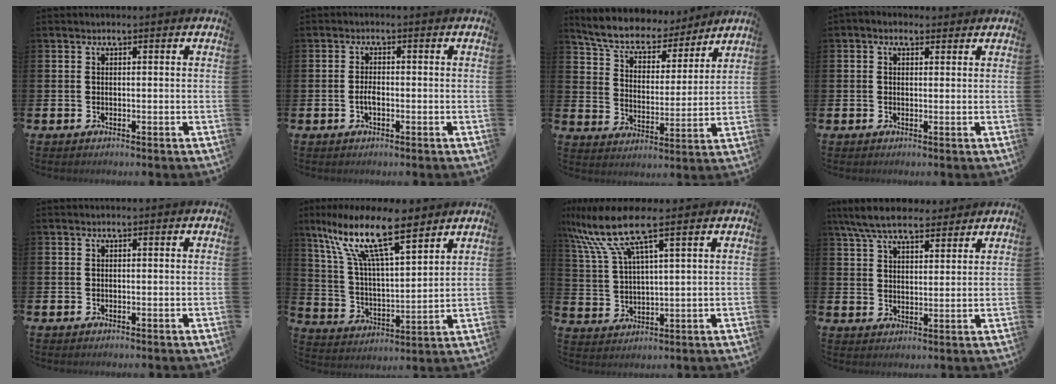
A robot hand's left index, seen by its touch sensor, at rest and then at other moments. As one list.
[{"total": 1.9, "force": [-0.6, 0.9, 1.6], "torque": [-0.030, 0.000, -0.012]}, {"total": 7.8, "force": [7.3, 2.1, 2.0], "torque": [-0.072, -0.051, 0.126]}, {"total": 1.4, "force": [0.8, 1.0, 0.6], "torque": [-0.004, 0.008, 0.012]}, {"total": 0.0}, {"total": 14.0, "force": [9.9, 4.0, 9.1], "torque": [-0.195, -0.038, 0.171]}, {"total": 10.2, "force": [7.2, 1.8, 7.0], "torque": [-0.164, -0.014, 0.128]}, {"total": 7.5, "force": [6.8, 2.0, 2.6], "torque": [-0.072, -0.018, 0.124]}]